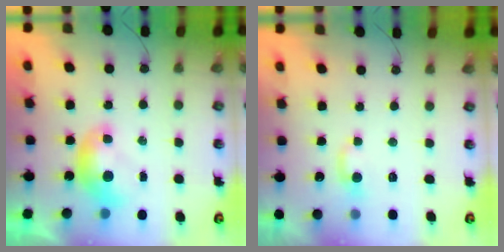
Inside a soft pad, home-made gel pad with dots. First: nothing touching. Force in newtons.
{"total": 2.2, "press": 2.2, "slide": 0.5}